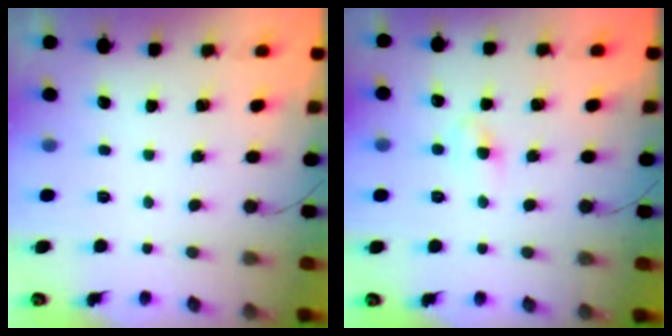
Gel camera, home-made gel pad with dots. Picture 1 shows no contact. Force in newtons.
{"total": 3.4, "press": 3.2, "slide": 1.1}